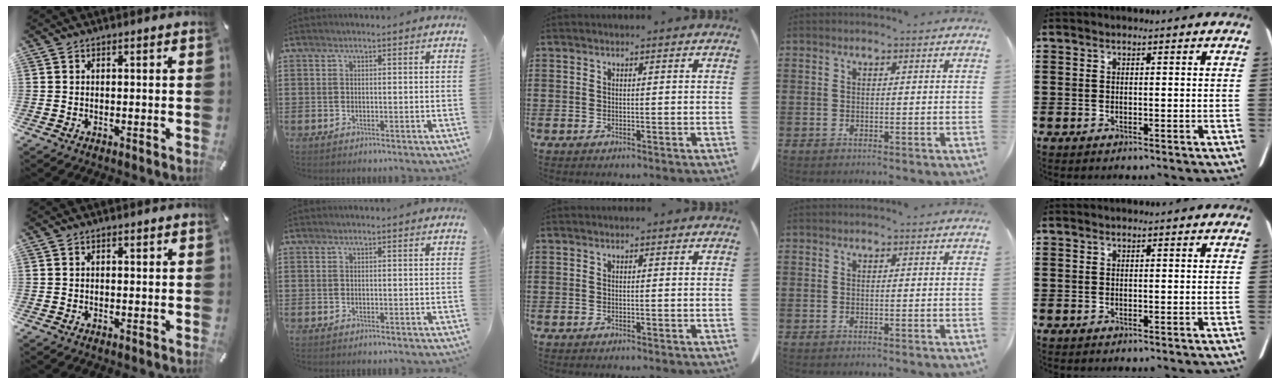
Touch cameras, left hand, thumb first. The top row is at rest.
{"thumb": {"total": 0.8, "force": [0.1, 0.5, 0.5], "torque": [-0.011, 0.004, -0.001]}}